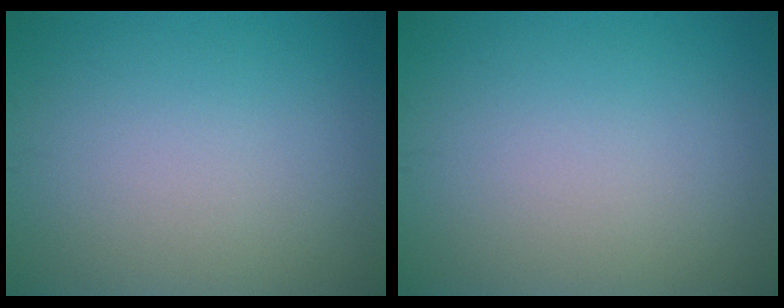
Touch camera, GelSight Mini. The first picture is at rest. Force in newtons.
{"total": 0.0}